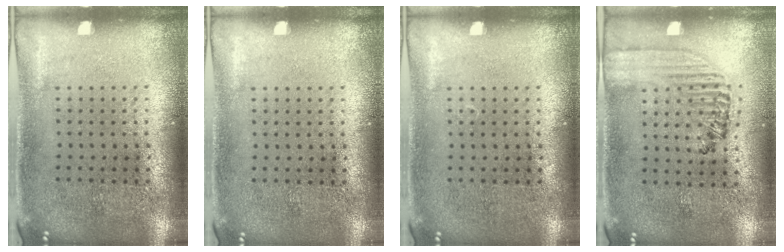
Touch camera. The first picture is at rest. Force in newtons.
{"total": 0.0}
{"total": 0.0}
{"total": 1.4, "press": 1.2, "slide": 0.6}